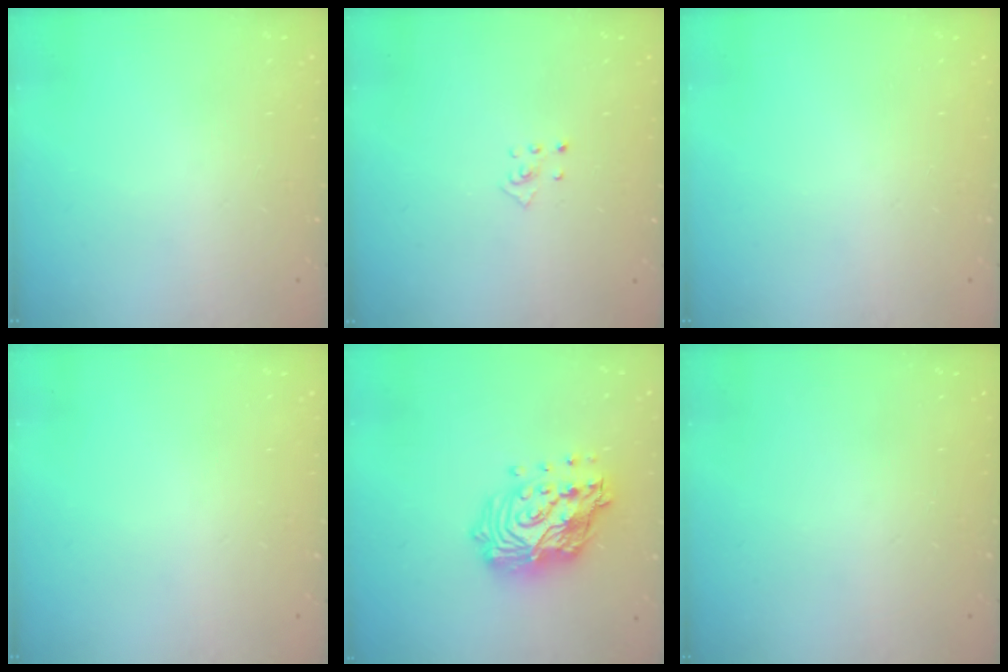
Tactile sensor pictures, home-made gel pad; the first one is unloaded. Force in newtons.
{"total": 3.9, "press": 3.9, "slide": 0.2}
{"total": 0.0}
{"total": 0.0}
{"total": 18.6, "press": 18.5, "slide": 1.9}
{"total": 0.0}